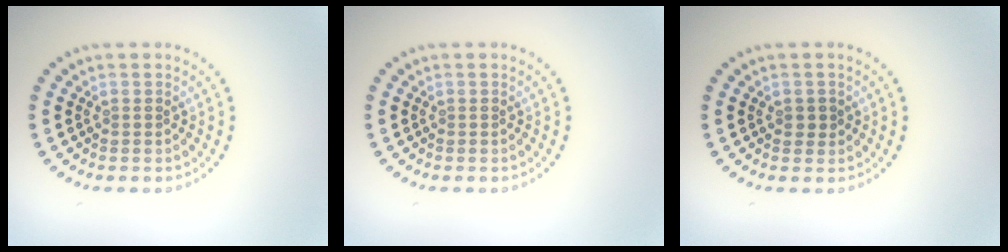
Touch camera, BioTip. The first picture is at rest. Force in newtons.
{"total": 0.0}
{"total": 1.1, "press": 1.1, "slide": 0.2}